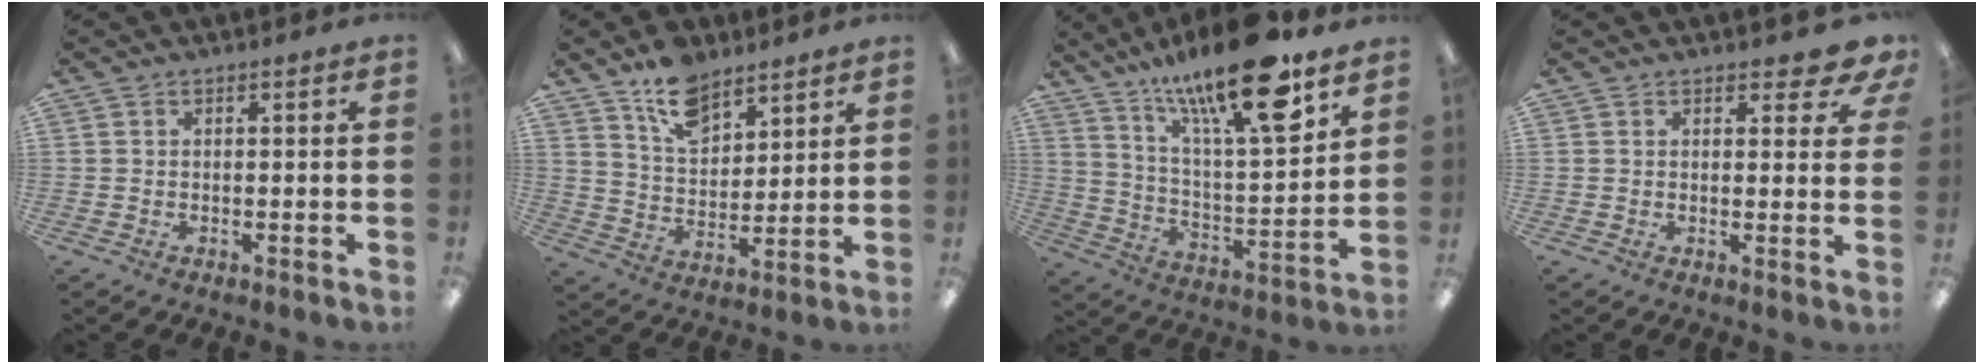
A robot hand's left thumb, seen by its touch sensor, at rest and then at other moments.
{"total": 11.4, "force": [8.5, 6.0, 4.6], "torque": [-0.077, -0.044, 0.156]}
{"total": 21.6, "force": [15.5, 5.3, 14.1], "torque": [-0.236, -0.094, 0.253]}
{"total": 4.4, "force": [3.1, 2.0, 2.3], "torque": [-0.018, -0.016, 0.052]}